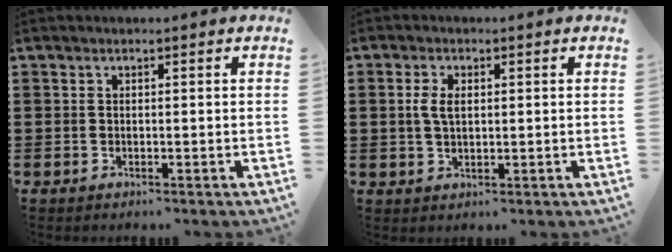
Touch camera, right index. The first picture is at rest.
{"total": 3.2, "force": [0.4, 1.8, 2.6], "torque": [-0.055, 0.009, 0.006]}